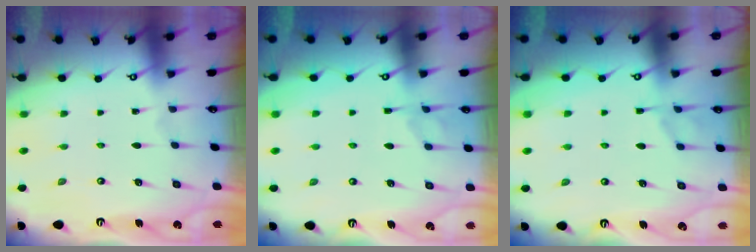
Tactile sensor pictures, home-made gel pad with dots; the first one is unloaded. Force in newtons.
{"total": 1.1, "press": 0.3, "slide": 1.1}
{"total": 1.1, "press": 0.0, "slide": 1.1}